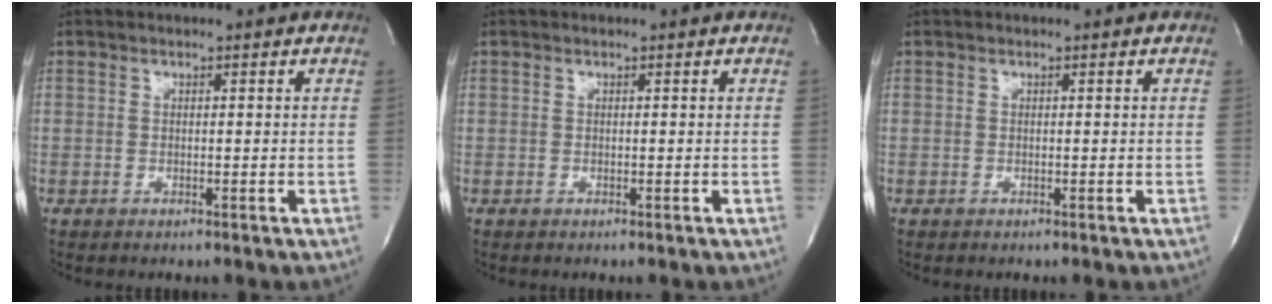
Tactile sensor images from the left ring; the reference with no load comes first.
{"total": 0.0}
{"total": 0.0}